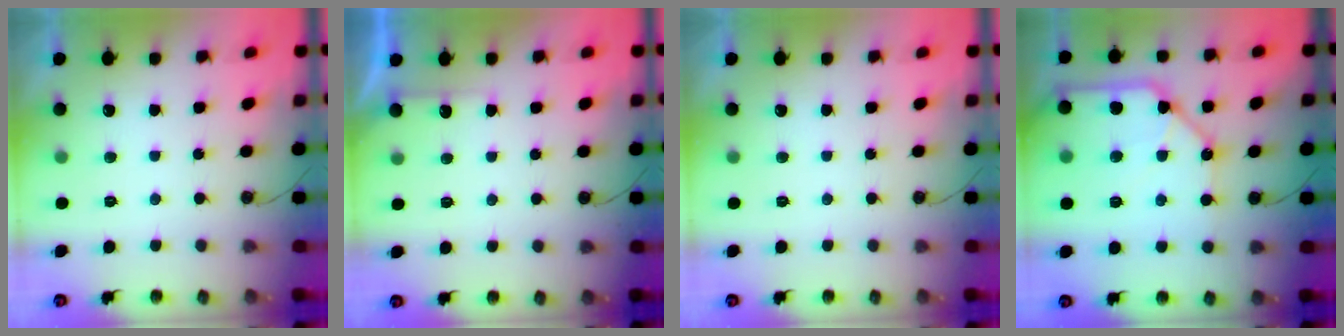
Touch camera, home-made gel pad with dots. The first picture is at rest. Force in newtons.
{"total": 3.0, "press": 3.0, "slide": 0.5}
{"total": 0.0}
{"total": 13.1, "press": 13.0, "slide": 1.9}